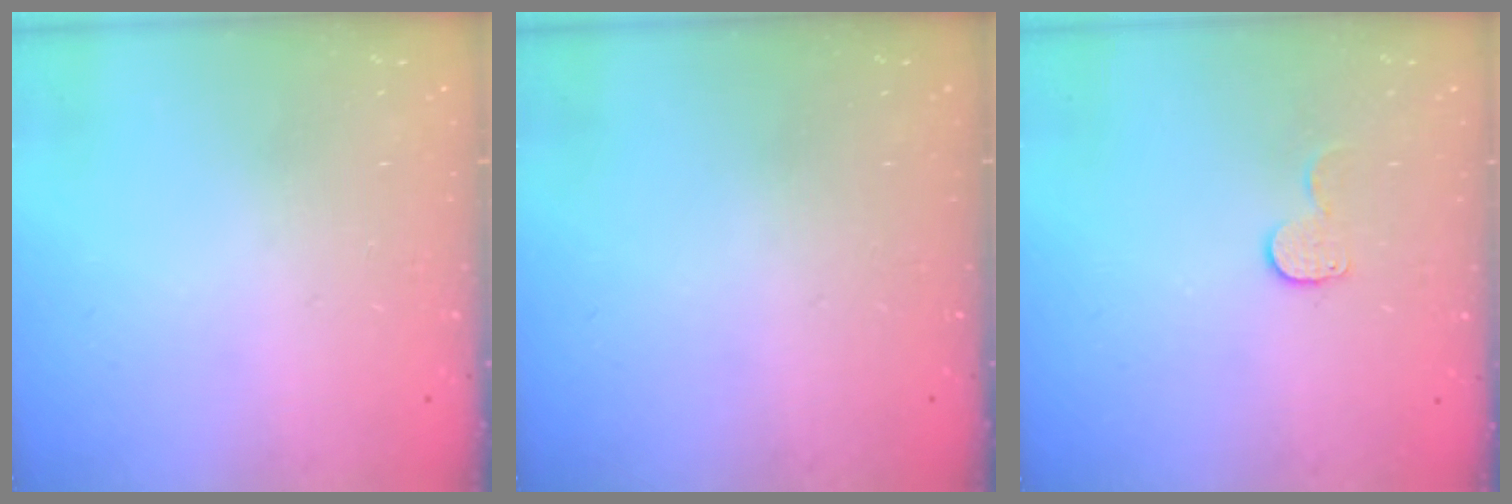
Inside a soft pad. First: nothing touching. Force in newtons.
{"total": 0.0}
{"total": 6.0, "press": 5.9, "slide": 0.5}